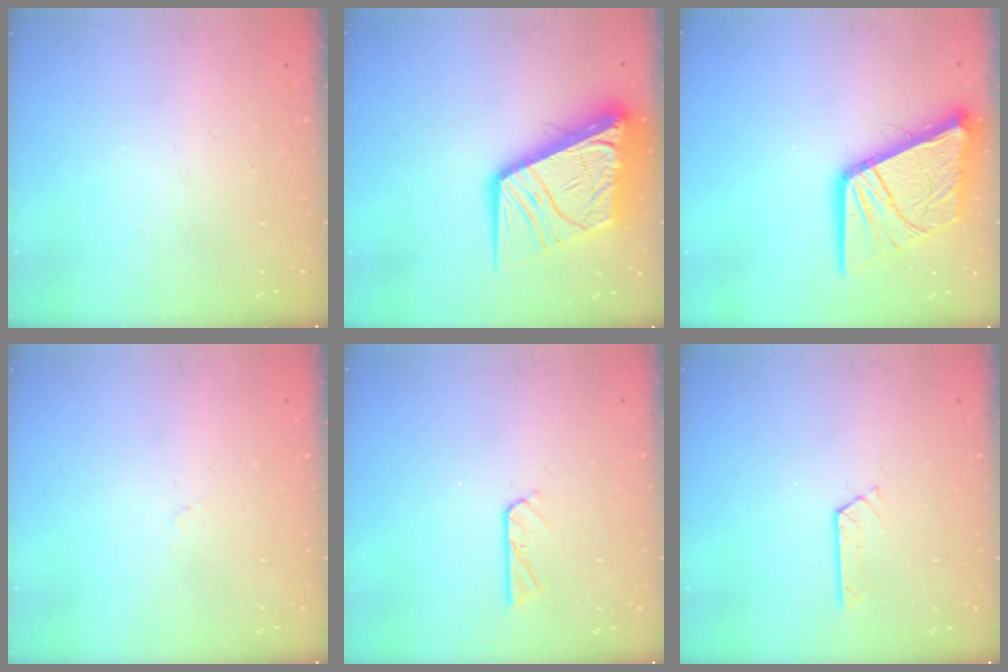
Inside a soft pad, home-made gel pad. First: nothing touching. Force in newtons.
{"total": 21.9, "press": 21.8, "slide": 2.9}
{"total": 19.1, "press": 19.0, "slide": 2.4}
{"total": 2.5, "press": 2.4, "slide": 0.3}
{"total": 5.0, "press": 5.0, "slide": 0.3}
{"total": 4.8, "press": 4.7, "slide": 0.6}